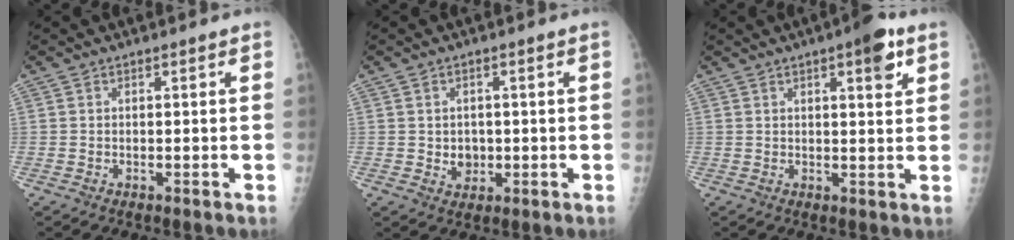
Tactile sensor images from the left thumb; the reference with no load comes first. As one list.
[{"total": 3.2, "force": [-0.2, 2.8, 1.6], "torque": [-0.010, 0.001, 0.005]}, {"total": 6.3, "force": [3.2, 1.7, 5.2], "torque": [-0.059, -0.010, 0.039]}]